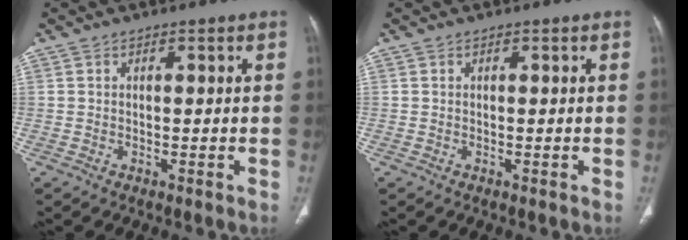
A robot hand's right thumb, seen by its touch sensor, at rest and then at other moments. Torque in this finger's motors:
{"motor_torque": [0.00, 0.00, 0.00, 0.00, 0.00]}